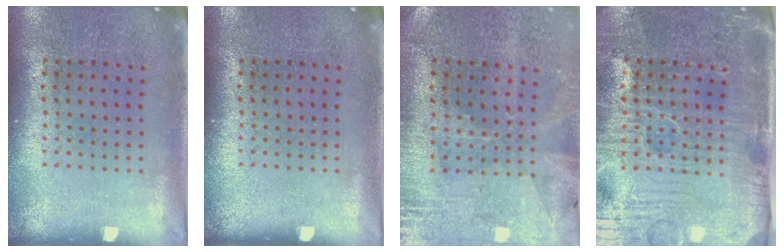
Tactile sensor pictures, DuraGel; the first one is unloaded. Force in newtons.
{"total": 0.0}
{"total": 0.5, "press": 0.3, "slide": 0.4}
{"total": 5.0, "press": 4.5, "slide": 2.2}